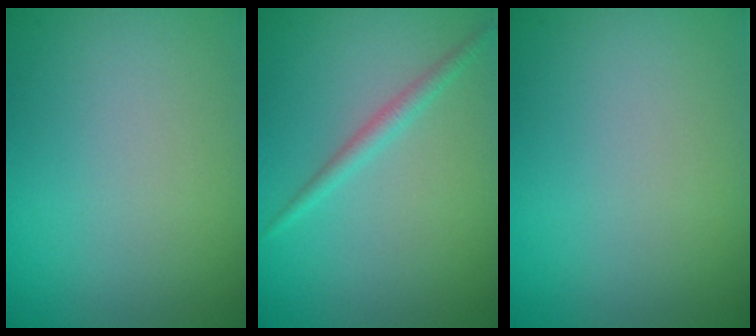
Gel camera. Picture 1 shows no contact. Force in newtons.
{"total": 1.6, "press": 1.6, "slide": 0.1}
{"total": 0.0}